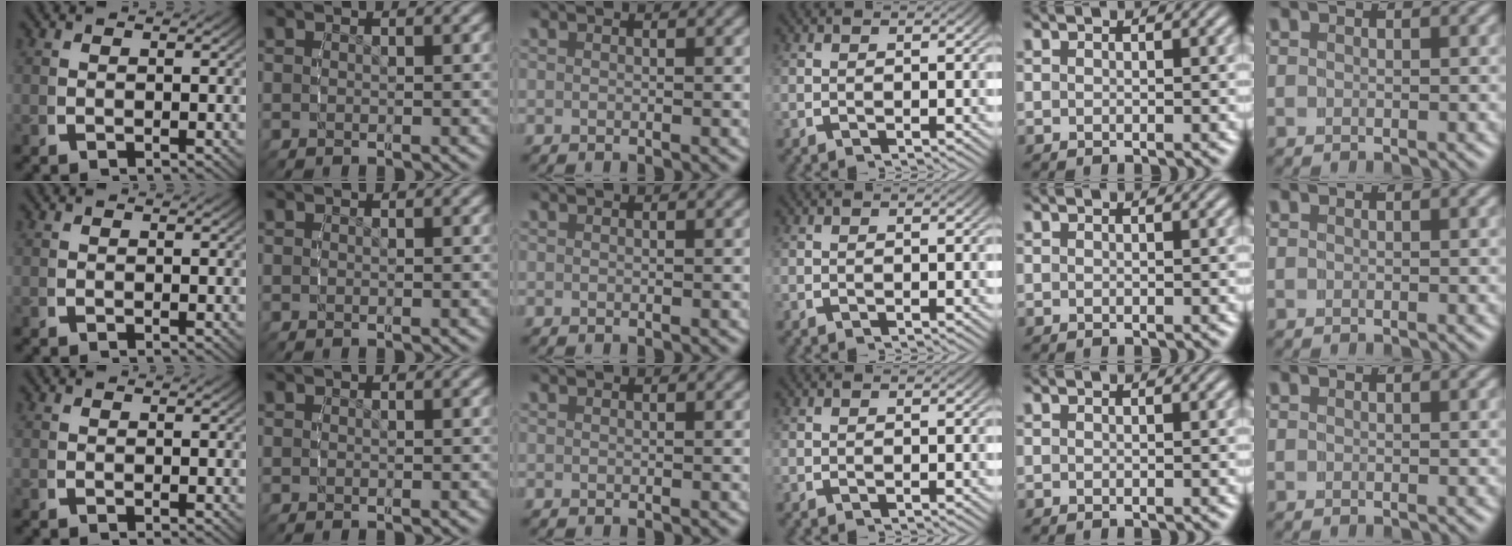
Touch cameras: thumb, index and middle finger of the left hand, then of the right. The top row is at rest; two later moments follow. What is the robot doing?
{"motion": "reach", "object": "paper"}